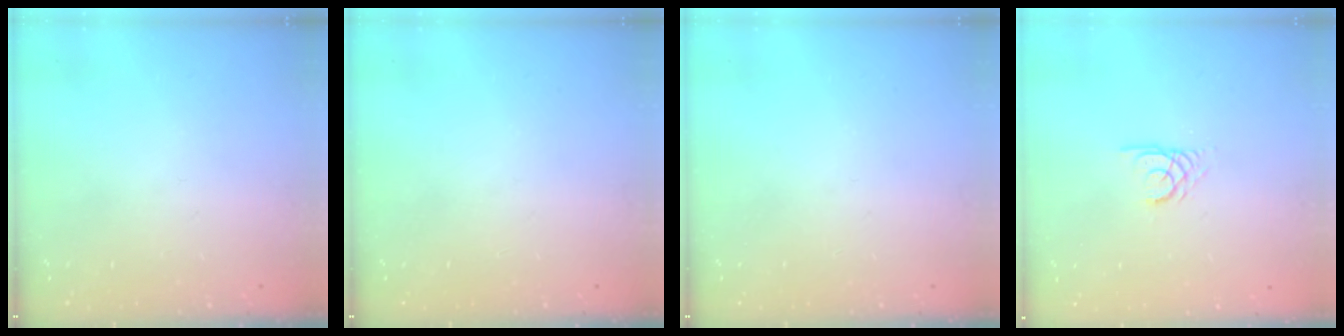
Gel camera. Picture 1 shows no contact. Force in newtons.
{"total": 0.0}
{"total": 0.0}
{"total": 2.2, "press": 2.2, "slide": 0.3}